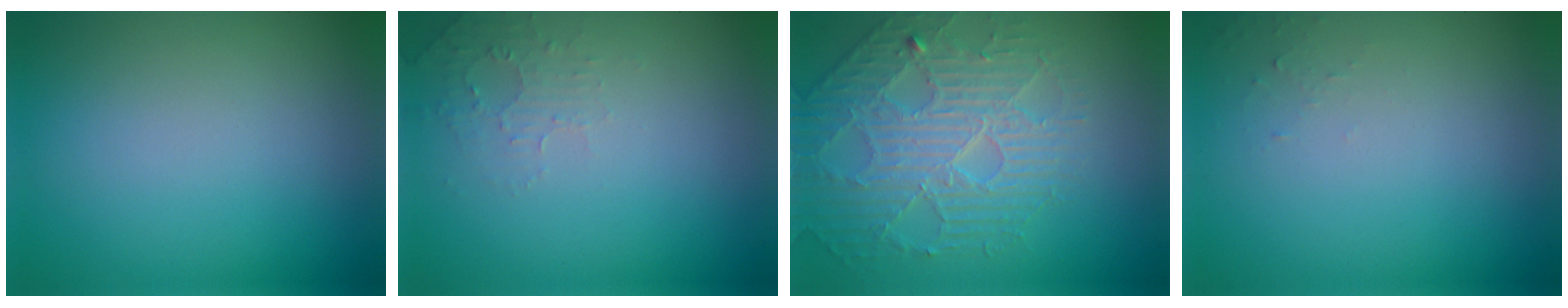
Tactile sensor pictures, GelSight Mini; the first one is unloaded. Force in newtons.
{"total": 1.6, "press": 1.6, "slide": 0.4}
{"total": 4.2, "press": 4.2, "slide": 0.3}
{"total": 0.6, "press": 0.6, "slide": 0.1}